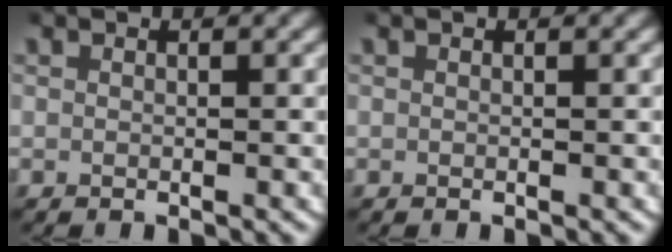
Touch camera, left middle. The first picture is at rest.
{"total": 0.0}